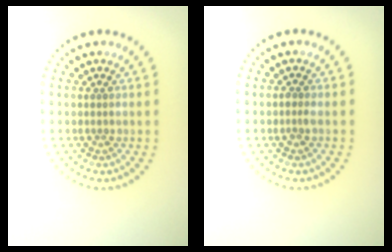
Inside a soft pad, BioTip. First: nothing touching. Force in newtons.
{"total": 0.5, "press": 0.5, "slide": 0.2}